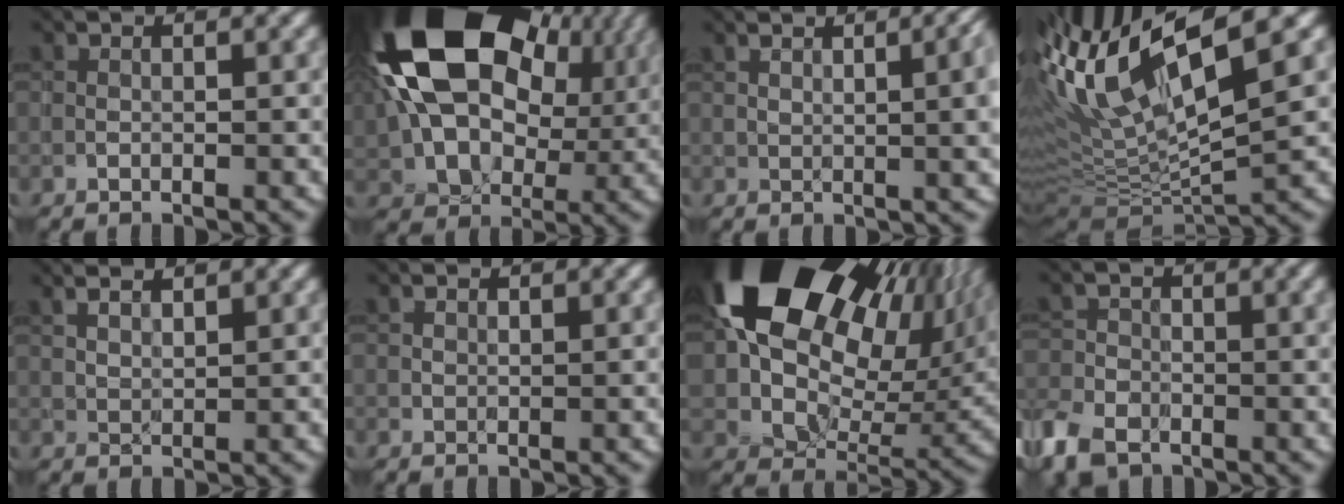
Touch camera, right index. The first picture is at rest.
{"total": 20.9, "force": [5.7, 14.2, 14.2], "torque": [-0.257, 0.017, 0.107]}
{"total": 7.0, "force": [1.9, 3.1, 6.0], "torque": [-0.039, 0.019, 0.033]}
{"total": 13.7, "force": [4.7, 3.8, 12.3], "torque": [-0.236, 0.014, 0.095]}
{"total": 2.9, "force": [2.4, 0.7, 1.3], "torque": [-0.027, 0.013, 0.029]}
{"total": 0.6, "force": [0.6, 0.1, 0.0], "torque": [-0.003, 0.000, 0.010]}
{"total": 20.6, "force": [8.0, 13.7, 13.1], "torque": [-0.192, 0.014, 0.153]}
{"total": 5.6, "force": [-3.5, 3.0, 3.1], "torque": [-0.074, -0.017, -0.080]}